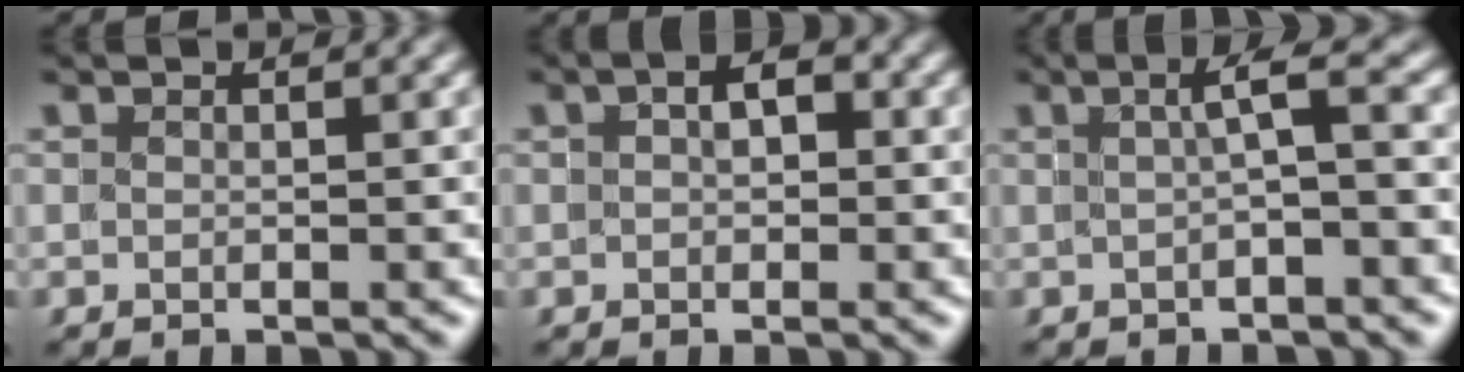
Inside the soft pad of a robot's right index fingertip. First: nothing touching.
{"total": 2.1, "force": [0.5, 1.4, 1.4], "torque": [-0.008, 0.007, 0.000]}
{"total": 2.0, "force": [-0.2, -0.3, 2.0], "torque": [-0.020, 0.005, 0.001]}